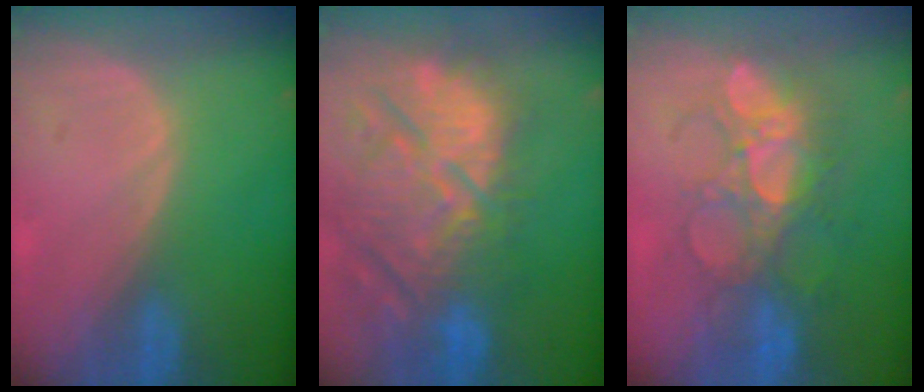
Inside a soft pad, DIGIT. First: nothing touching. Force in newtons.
{"total": 14.5, "press": 12.7, "slide": 7.1}
{"total": 8.7, "press": 8.4, "slide": 2.4}